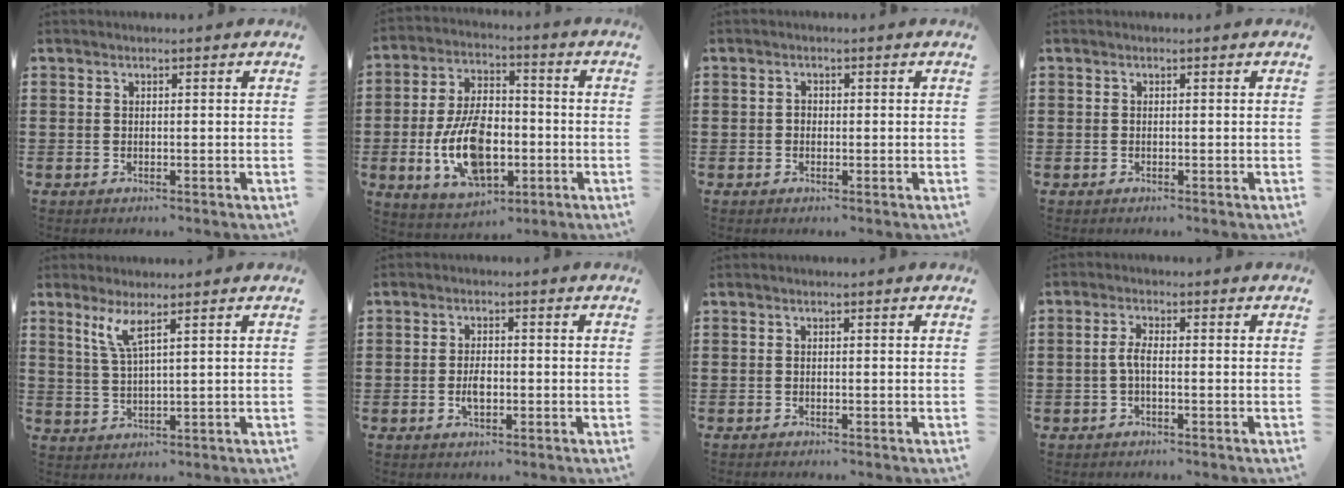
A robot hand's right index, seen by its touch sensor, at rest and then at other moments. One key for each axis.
{"total": 12.8, "fx": -3.1, "fy": 7.1, "fz": 10.2, "tx": -0.212, "ty": 0.001, "tz": -0.054}
{"total": 0.9, "fx": -0.2, "fy": 0.8, "fz": 0.4, "tx": -0.010, "ty": 0.002, "tz": -0.005}
{"total": 0.0}
{"total": 4.0, "fx": 2.4, "fy": 0.3, "fz": 3.1, "tx": -0.071, "ty": 0.001, "tz": 0.041}
{"total": 2.8, "fx": -0.6, "fy": 1.5, "fz": 2.3, "tx": -0.043, "ty": 0.002, "tz": -0.009}
{"total": 0.0}
{"total": 2.7, "fx": -0.7, "fy": 0.8, "fz": 2.5, "tx": -0.068, "ty": -0.006, "tz": -0.021}